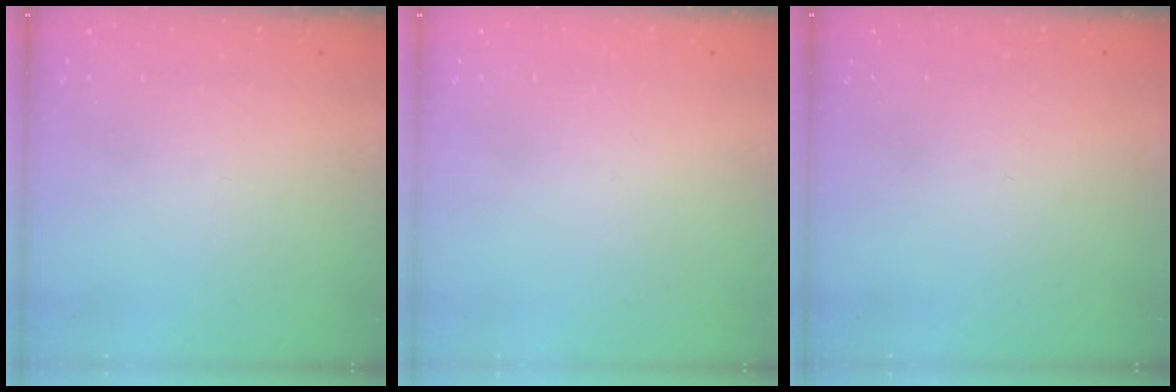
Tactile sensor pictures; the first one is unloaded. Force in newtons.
{"total": 1.8, "press": 1.8, "slide": 0.1}
{"total": 0.0}